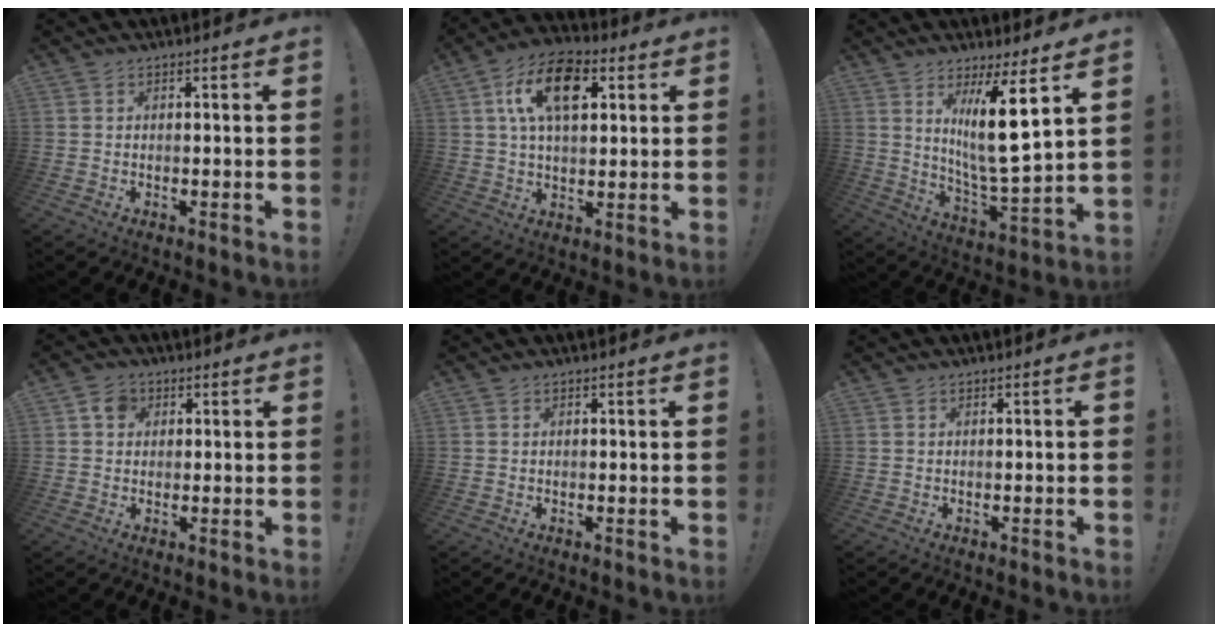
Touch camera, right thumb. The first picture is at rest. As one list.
[{"total": 15.8, "force": [5.3, 9.0, 11.9], "torque": [-0.186, 0.008, 0.096]}, {"total": 14.7, "force": [6.5, 1.8, 13.1], "torque": [-0.223, -0.052, 0.093]}, {"total": 4.8, "force": [1.6, 3.9, 2.3], "torque": [-0.037, 0.006, 0.029]}, {"total": 0.0}, {"total": 0.6, "force": [-0.5, 0.2, 0.3], "torque": [-0.005, 0.002, -0.008]}]